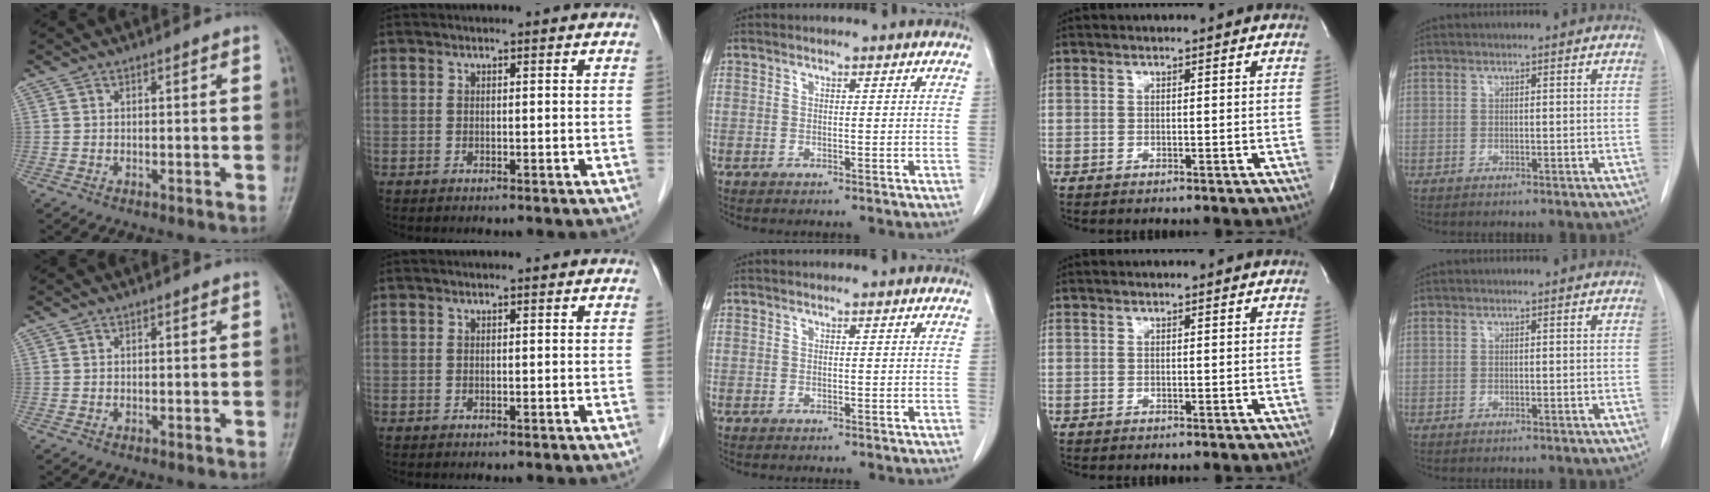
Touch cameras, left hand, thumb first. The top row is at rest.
{}